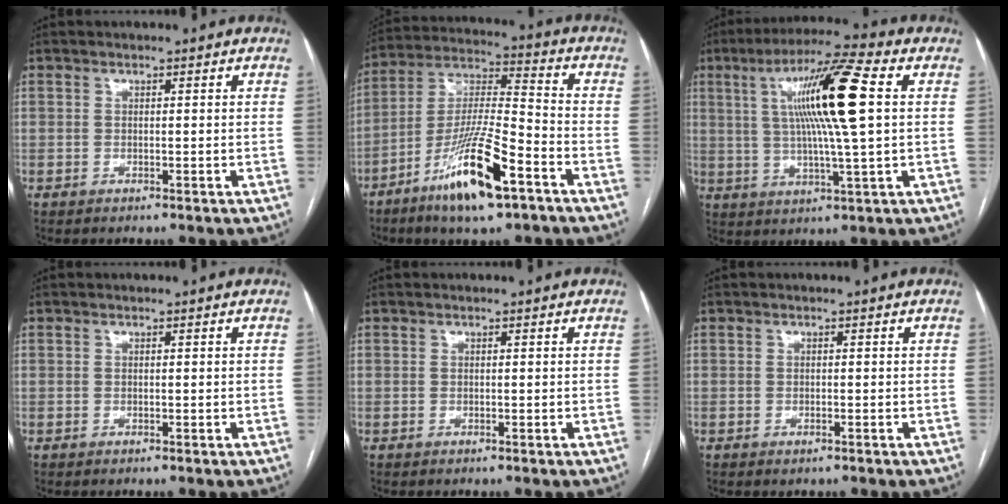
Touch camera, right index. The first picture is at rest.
{"total": 15.5, "force": [-8.4, 2.0, 12.9], "torque": [-0.250, -0.020, -0.151]}
{"total": 14.7, "force": [3.0, -0.1, 14.4], "torque": [-0.258, 0.013, 0.051]}
{"total": 0.0}
{"total": 0.0}
{"total": 0.6, "force": [-0.4, 0.2, 0.4], "torque": [-0.006, 0.000, -0.004]}